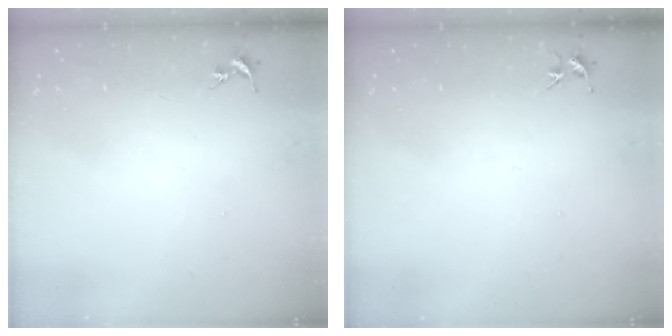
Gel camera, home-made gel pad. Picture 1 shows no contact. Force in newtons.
{"total": 3.7, "press": 3.7, "slide": 0.4}